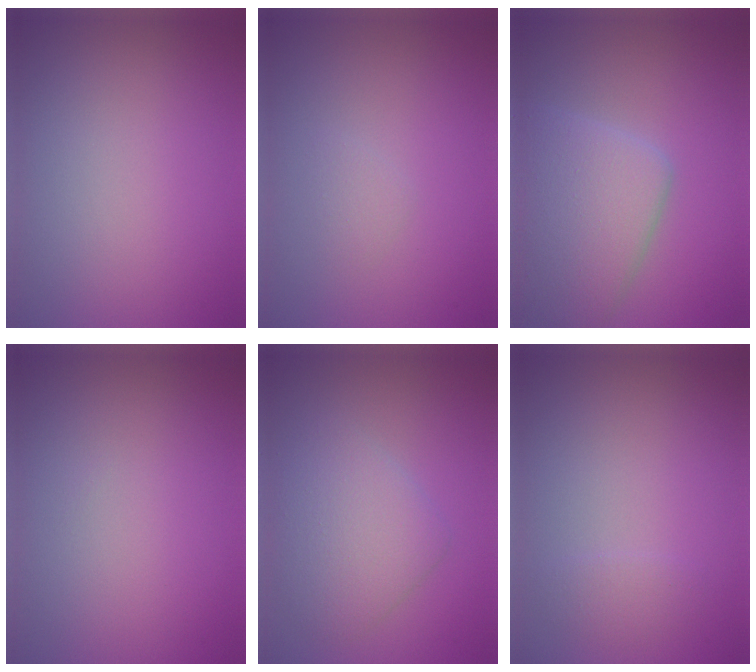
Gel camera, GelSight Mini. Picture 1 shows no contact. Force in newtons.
{"total": 0.8, "press": 0.8, "slide": 0.0}
{"total": 6.5, "press": 6.4, "slide": 0.4}
{"total": 0.0}
{"total": 4.3, "press": 4.3, "slide": 0.2}
{"total": 1.1, "press": 1.1, "slide": 0.0}